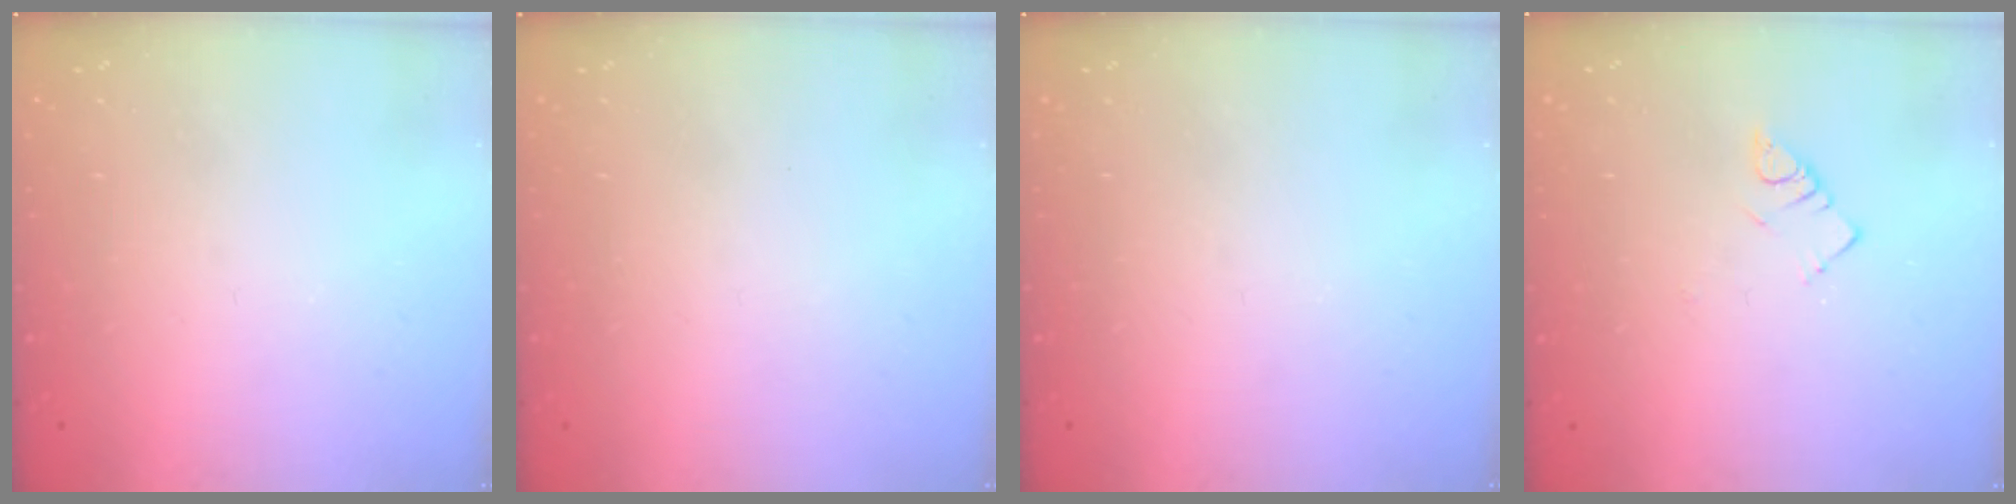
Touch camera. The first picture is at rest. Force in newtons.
{"total": 1.7, "press": 1.7, "slide": 0.1}
{"total": 0.0}
{"total": 3.4, "press": 3.3, "slide": 0.6}